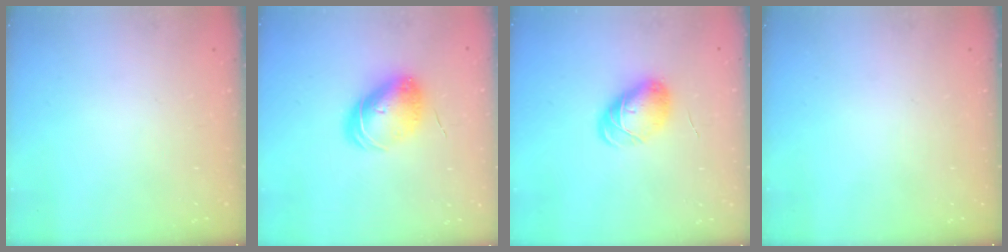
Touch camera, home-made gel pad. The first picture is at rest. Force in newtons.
{"total": 10.3, "press": 10.3, "slide": 0.8}
{"total": 8.6, "press": 8.6, "slide": 0.8}
{"total": 0.0}